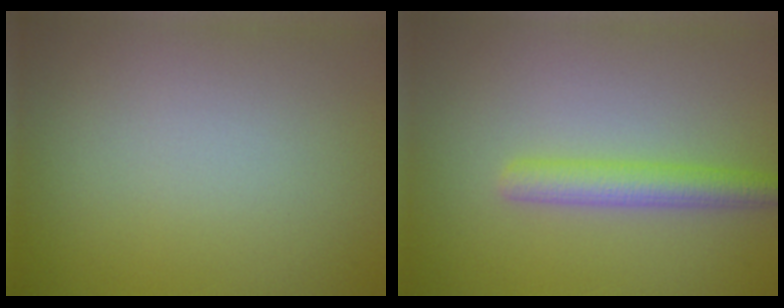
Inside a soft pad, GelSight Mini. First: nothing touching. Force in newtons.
{"total": 3.0, "press": 3.0, "slide": 0.1}